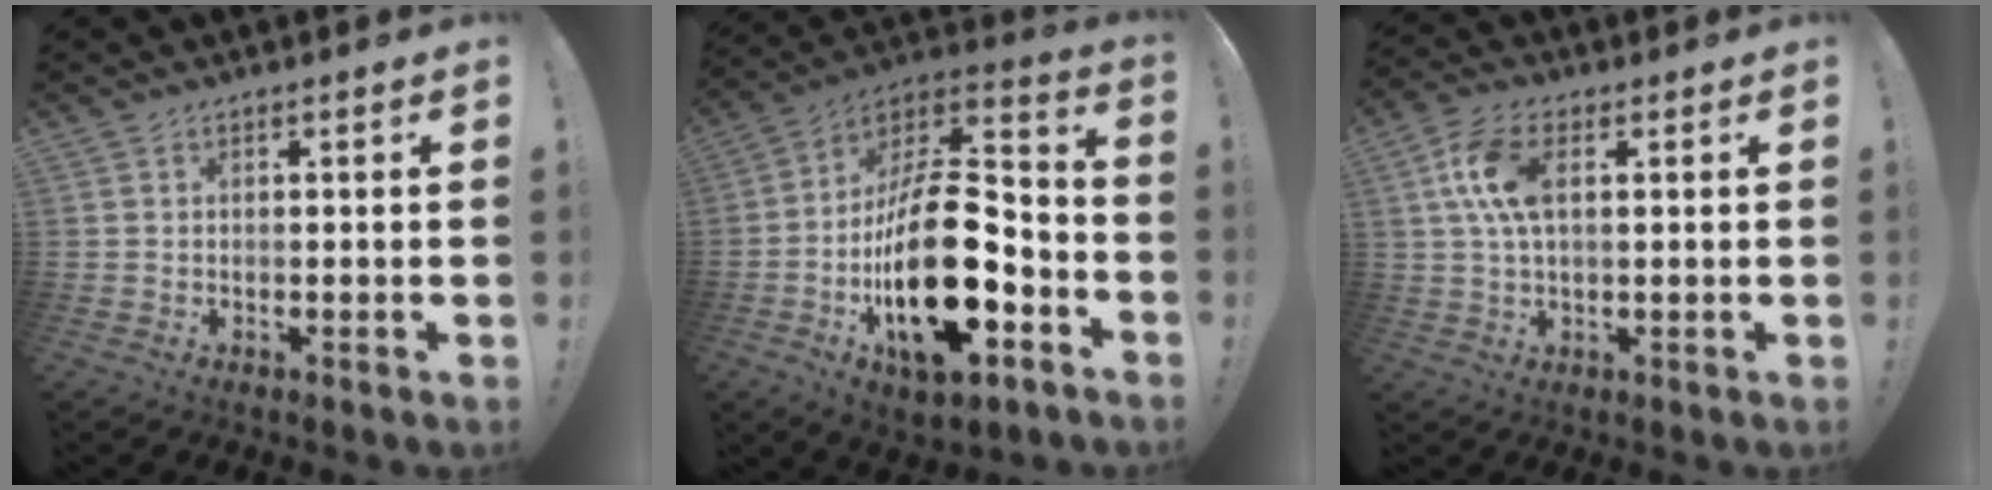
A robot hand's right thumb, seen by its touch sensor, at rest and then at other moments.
{"total": 28.0, "force": [-7.4, 13.3, 23.5], "torque": [-0.421, 0.039, -0.115]}
{"total": 10.6, "force": [2.4, 5.7, 8.6], "torque": [-0.183, 0.003, 0.042]}